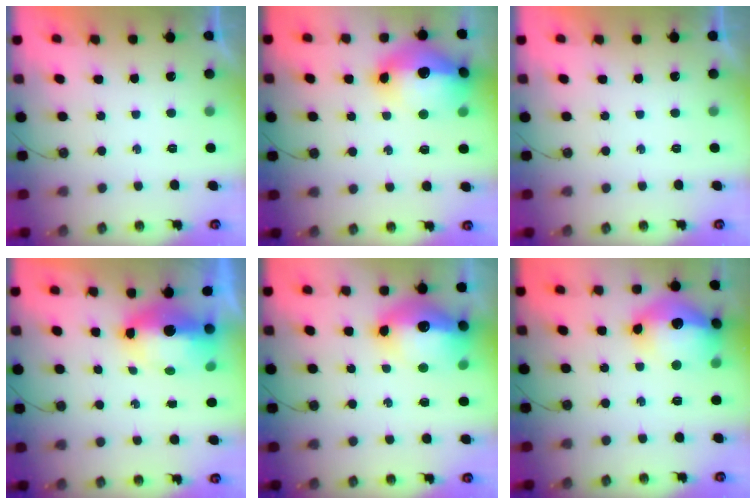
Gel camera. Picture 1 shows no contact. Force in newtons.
{"total": 19.1, "press": 19.0, "slide": 1.7}
{"total": 0.0}
{"total": 10.8, "press": 10.6, "slide": 1.6}
{"total": 17.8, "press": 17.7, "slide": 1.7}
{"total": 18.8, "press": 18.8, "slide": 1.5}